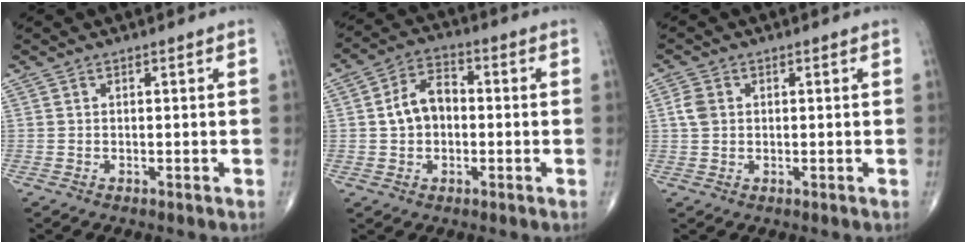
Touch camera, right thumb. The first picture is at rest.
{"total": 7.8, "force": [-0.1, 5.5, 5.5], "torque": [-0.083, 0.025, -0.012]}
{"total": 2.9, "force": [0.5, 2.3, 1.8], "torque": [-0.038, 0.005, 0.008]}